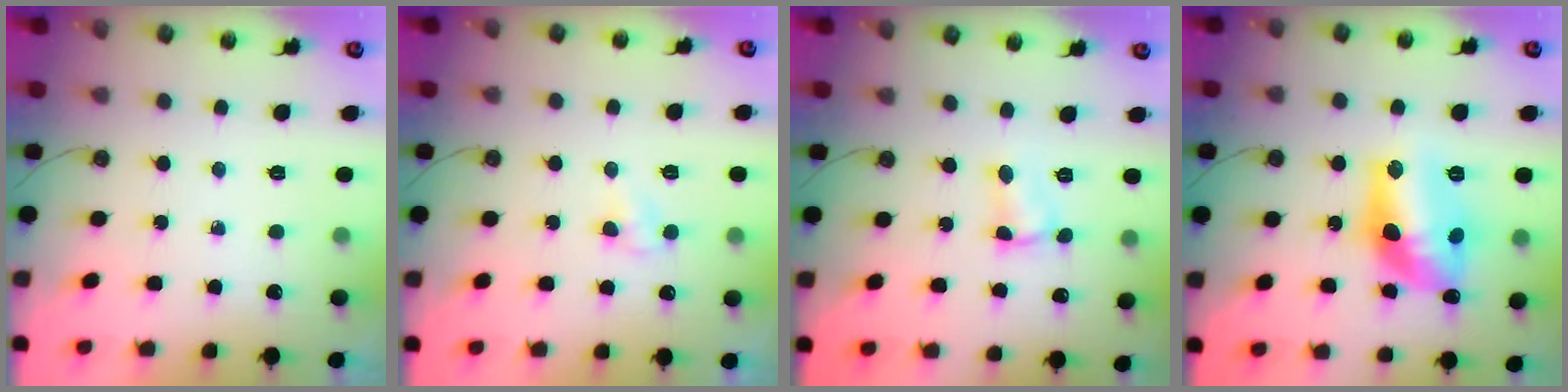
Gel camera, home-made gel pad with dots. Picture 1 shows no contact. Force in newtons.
{"total": 3.0, "press": 2.9, "slide": 0.3}
{"total": 2.8, "press": 2.8, "slide": 0.3}
{"total": 17.5, "press": 17.1, "slide": 3.8}